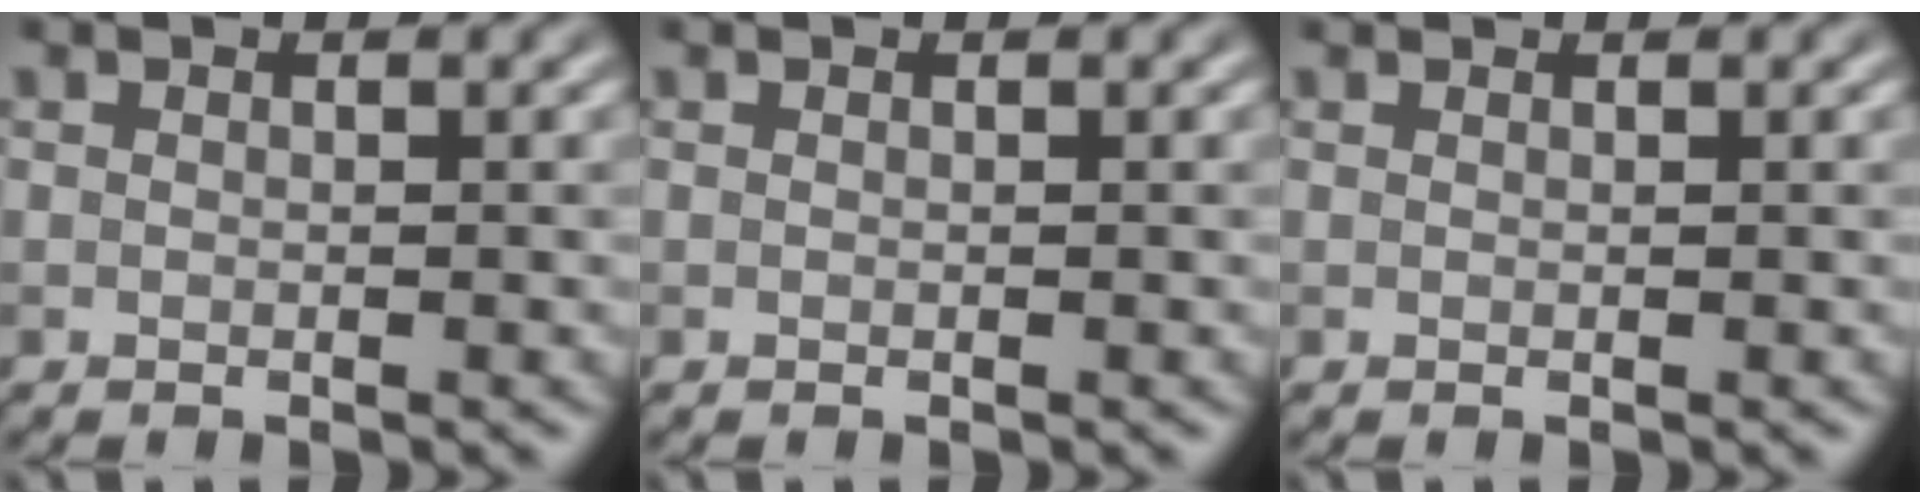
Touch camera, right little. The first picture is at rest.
{"total": 0.0}
{"total": 1.0, "force": [1.0, 0.1, 0.2], "torque": [-0.009, -0.003, 0.010]}